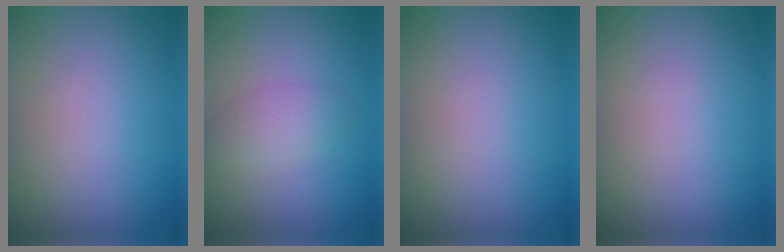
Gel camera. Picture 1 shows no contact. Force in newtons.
{"total": 2.2, "press": 2.2, "slide": 0.1}
{"total": 0.0}
{"total": 0.0}